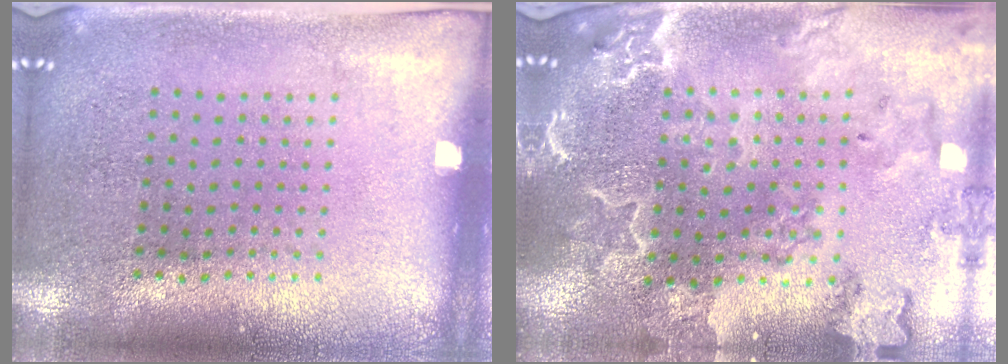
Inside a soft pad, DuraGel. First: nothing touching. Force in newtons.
{"total": 3.1, "press": 2.8, "slide": 1.3}